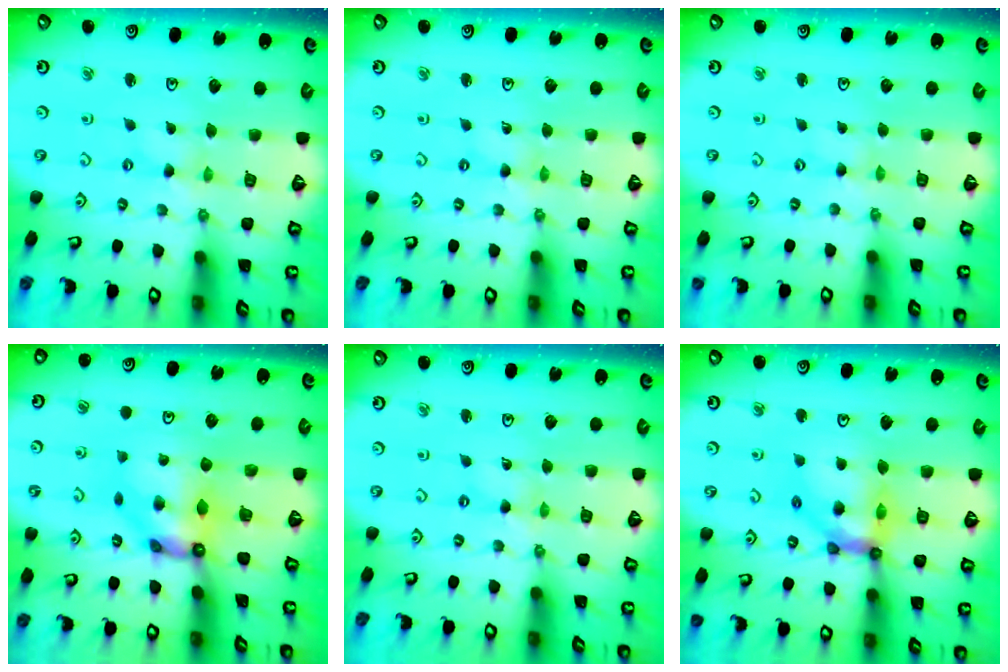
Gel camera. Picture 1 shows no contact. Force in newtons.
{"total": 0.0}
{"total": 0.0}
{"total": 8.8, "press": 8.8, "slide": 0.7}
{"total": 0.0}
{"total": 12.8, "press": 12.7, "slide": 1.5}